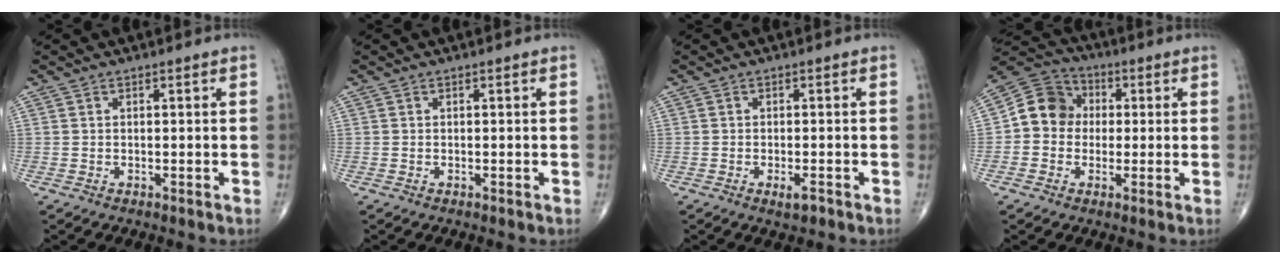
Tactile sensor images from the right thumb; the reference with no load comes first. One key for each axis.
{"total": 0.0}
{"total": 2.2, "fx": -1.1, "fy": 0.8, "fz": 1.7, "tx": -0.028, "ty": -0.001, "tz": -0.020}
{"total": 9.4, "fx": 0.2, "fy": 8.4, "fz": 4.2, "tx": -0.049, "ty": 0.027, "tz": -0.013}